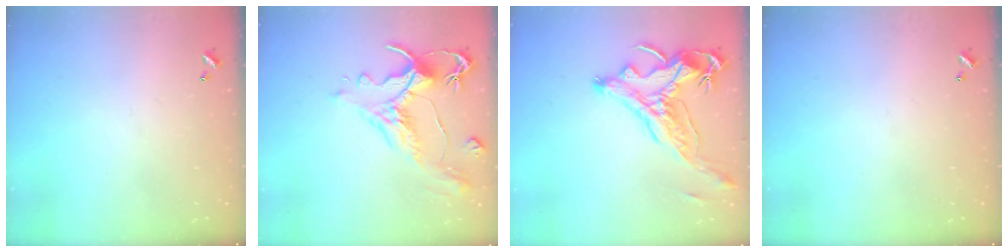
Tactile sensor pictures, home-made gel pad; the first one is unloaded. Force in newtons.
{"total": 1.5, "press": 0.1, "slide": 1.5}
{"total": 2.9, "press": 2.5, "slide": 1.3}
{"total": 0.0}